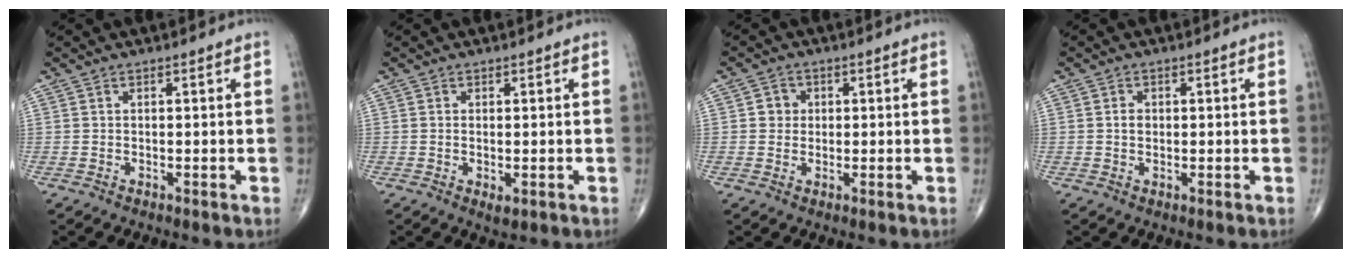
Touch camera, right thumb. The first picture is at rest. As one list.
[{"total": 1.9, "force": [-0.4, 0.8, 1.6], "torque": [-0.030, -0.006, -0.003]}, {"total": 2.8, "force": [0.4, 2.7, 0.9], "torque": [0.004, 0.004, 0.002]}, {"total": 1.4, "force": [0.1, 1.2, 0.8], "torque": [-0.009, 0.003, 0.003]}]